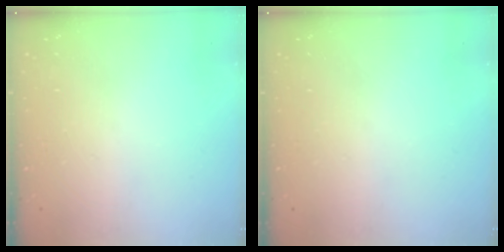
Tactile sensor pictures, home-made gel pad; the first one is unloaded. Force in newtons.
{"total": 0.0}